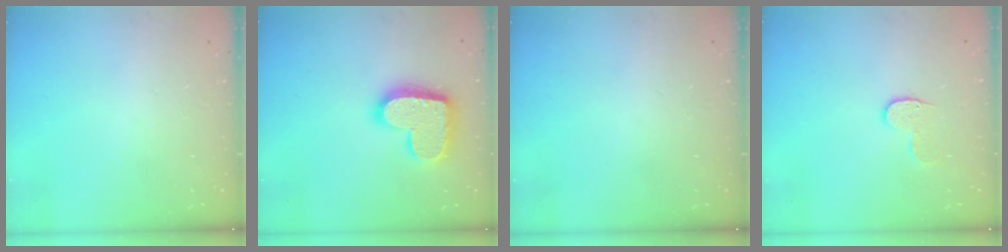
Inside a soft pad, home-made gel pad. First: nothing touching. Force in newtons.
{"total": 17.5, "press": 17.5, "slide": 1.0}
{"total": 0.0}
{"total": 6.6, "press": 6.6, "slide": 0.6}